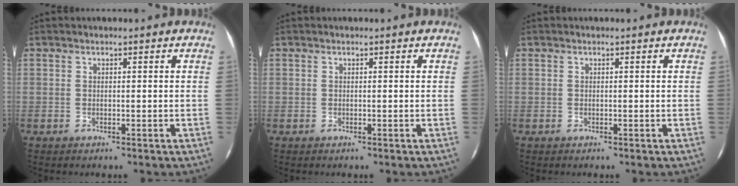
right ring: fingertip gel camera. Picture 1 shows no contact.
{"total": 0.0}
{"total": 0.0}